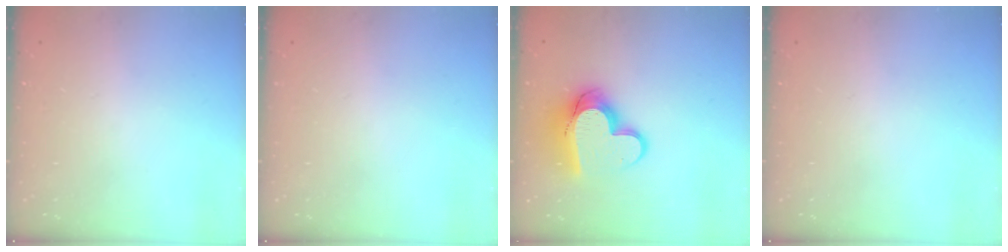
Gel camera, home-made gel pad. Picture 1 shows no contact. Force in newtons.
{"total": 0.0}
{"total": 14.5, "press": 14.5, "slide": 1.2}
{"total": 0.0}